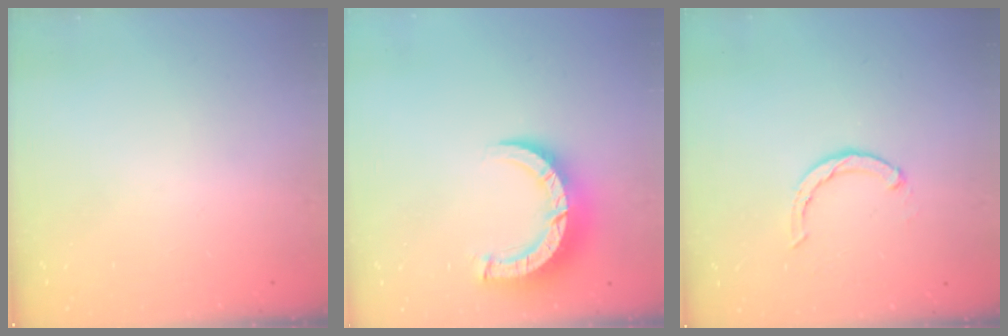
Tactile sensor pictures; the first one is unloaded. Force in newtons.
{"total": 8.7, "press": 8.7, "slide": 1.1}
{"total": 2.4, "press": 2.4, "slide": 0.4}